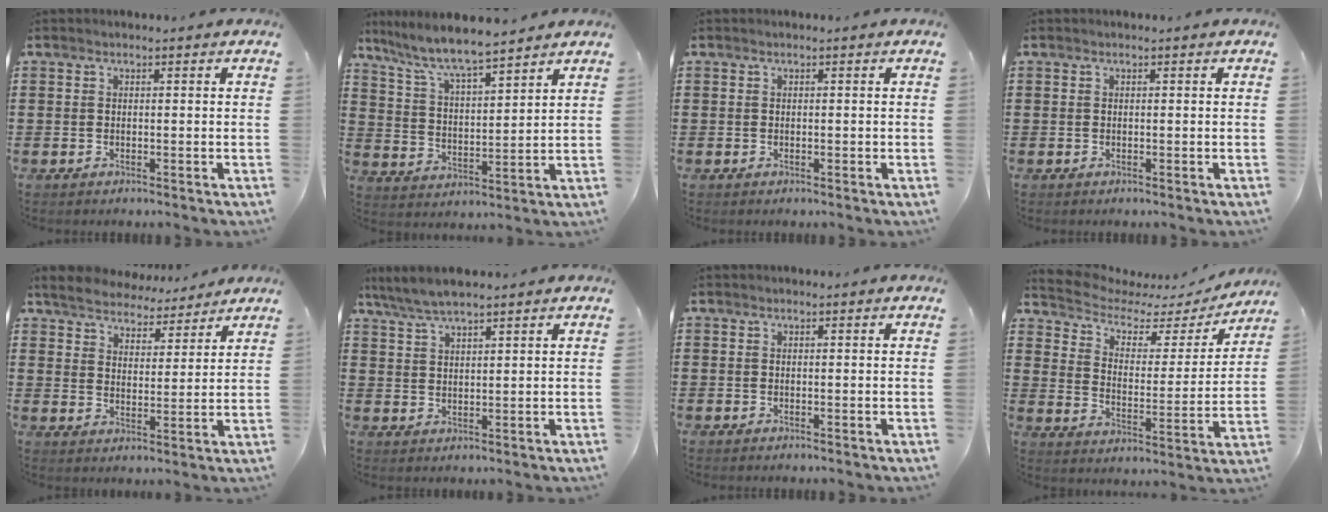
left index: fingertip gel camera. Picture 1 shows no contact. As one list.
[{"total": 7.2, "force": [6.5, 0.5, 3.1], "torque": [-0.087, -0.035, 0.110]}, {"total": 0.0}, {"total": 0.0}, {"total": 5.0, "force": [4.9, 0.7, 0.4], "torque": [-0.033, -0.025, 0.086]}, {"total": 4.3, "force": [3.6, 0.6, 2.3], "torque": [-0.053, -0.005, 0.067]}, {"total": 0.0}, {"total": 4.3, "force": [3.5, 2.0, 1.6], "torque": [-0.054, -0.023, 0.052]}]